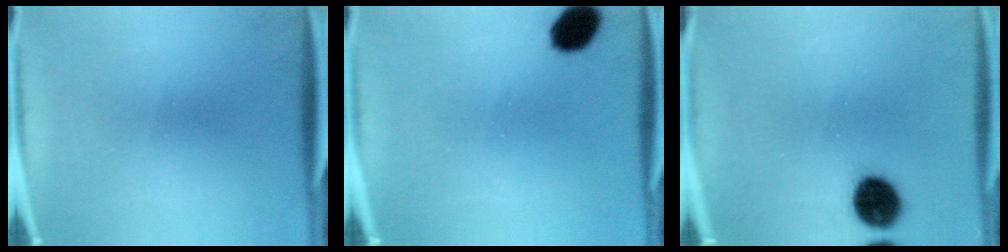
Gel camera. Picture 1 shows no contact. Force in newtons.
{"total": 7.1}
{"total": 9.8}